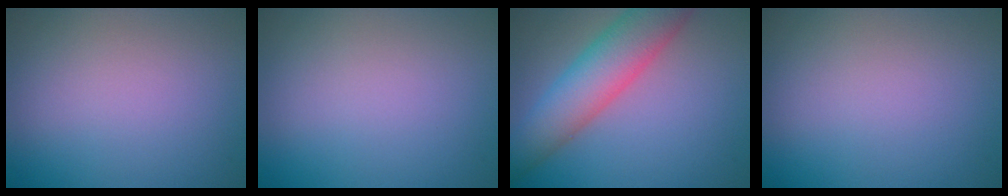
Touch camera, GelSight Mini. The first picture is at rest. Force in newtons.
{"total": 0.0}
{"total": 7.2, "press": 7.2, "slide": 0.3}
{"total": 0.0}